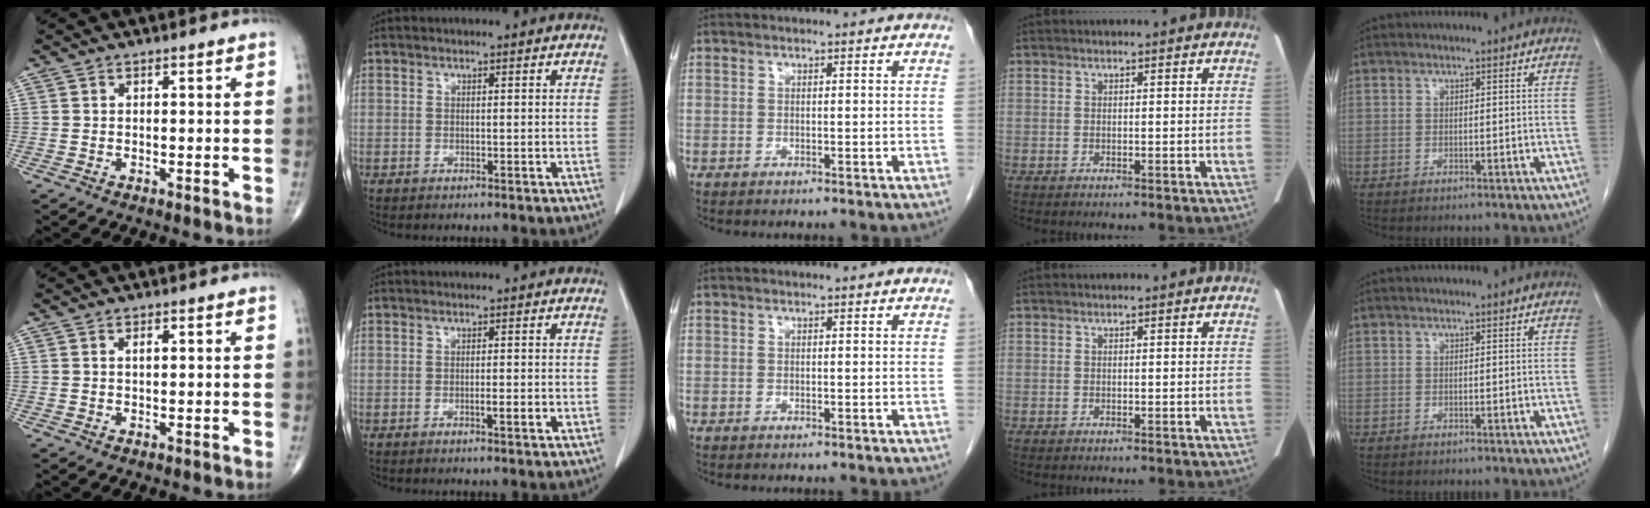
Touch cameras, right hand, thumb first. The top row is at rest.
{"thumb": {"total": 1.4, "force": [0.5, 0.6, 1.1], "torque": [-0.019, 0.000, 0.008]}, "index": {"total": 2.3, "force": [-0.7, 0.4, 2.1], "torque": [-0.035, -0.001, -0.011]}}